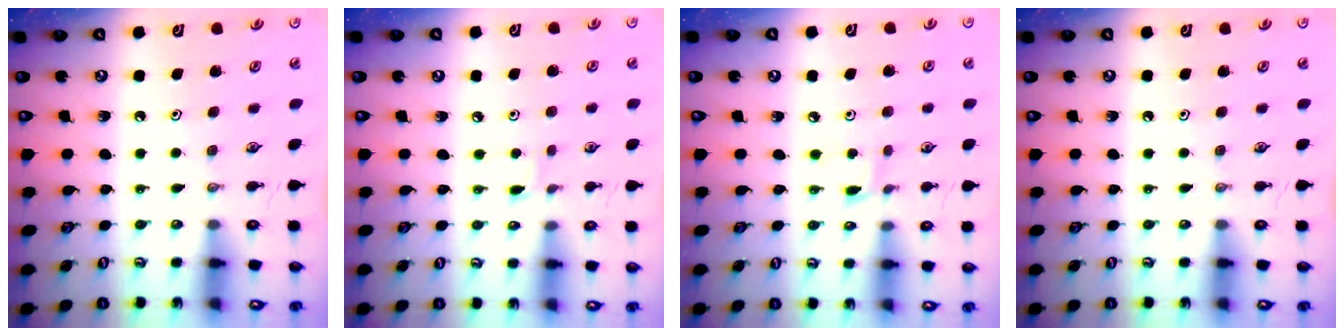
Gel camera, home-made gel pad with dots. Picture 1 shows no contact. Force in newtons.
{"total": 1.9, "press": 1.9, "slide": 0.2}
{"total": 3.0, "press": 2.9, "slide": 0.4}
{"total": 0.0}